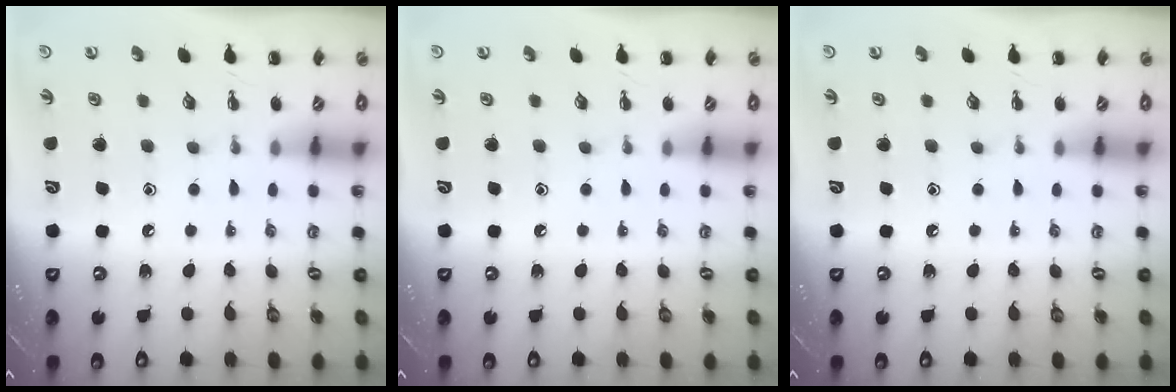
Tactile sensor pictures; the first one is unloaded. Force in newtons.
{"total": 0.0}
{"total": 0.0}